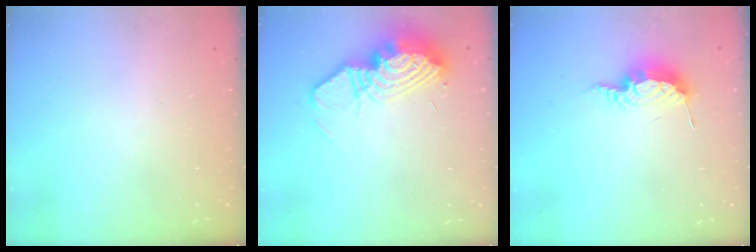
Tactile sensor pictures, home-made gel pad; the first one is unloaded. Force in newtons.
{"total": 16.9, "press": 16.7, "slide": 2.9}
{"total": 8.5, "press": 8.4, "slide": 0.7}